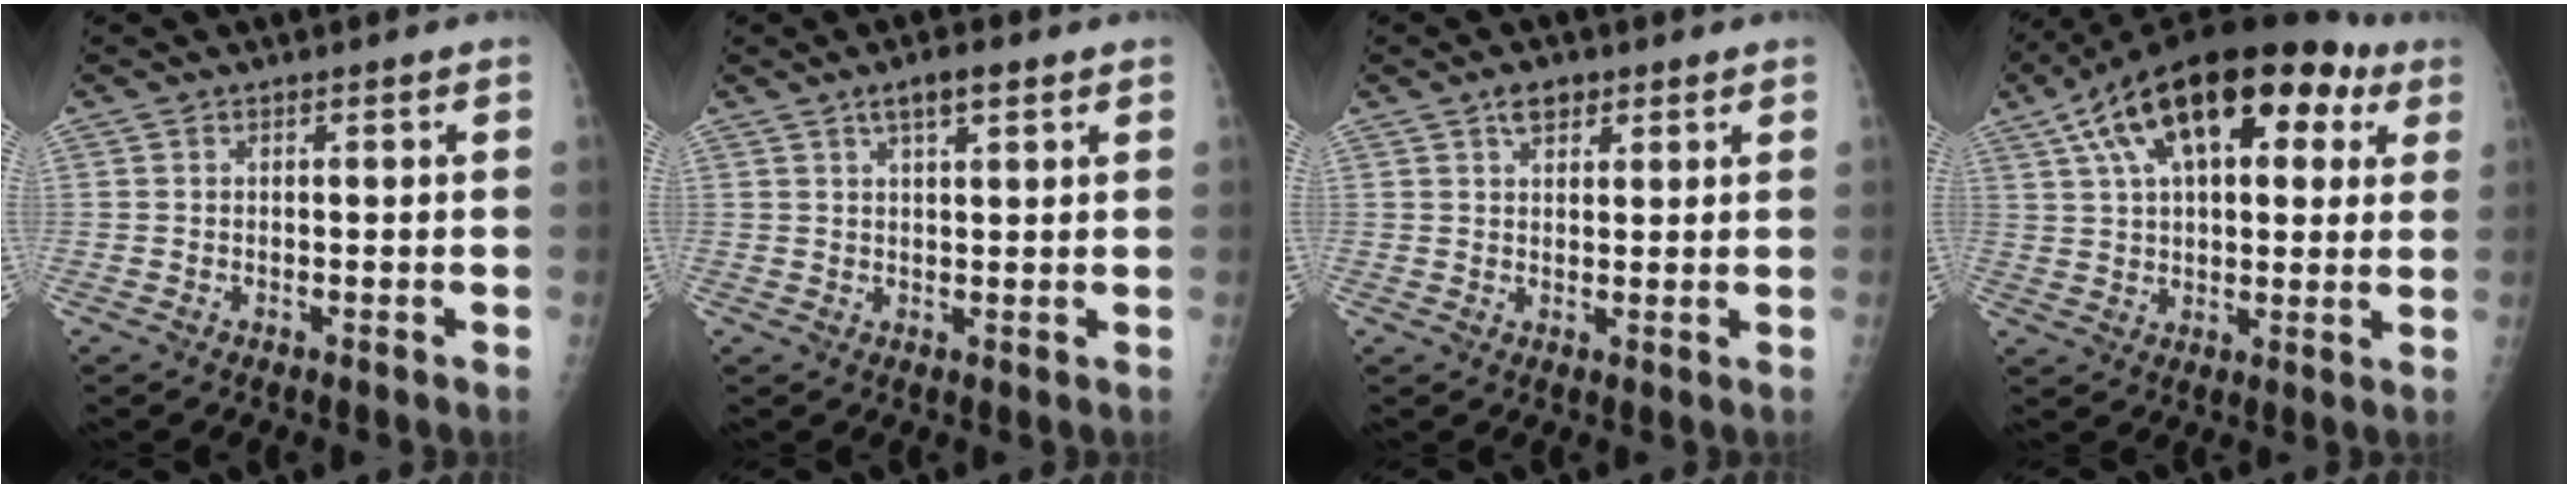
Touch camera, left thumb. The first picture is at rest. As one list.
[{"total": 4.2, "force": [2.5, 1.3, 3.1], "torque": [-0.050, -0.005, 0.043]}, {"total": 3.8, "force": [2.4, 2.2, 2.0], "torque": [-0.016, -0.011, 0.037]}, {"total": 23.3, "force": [9.9, 11.7, 17.5], "torque": [-0.258, 0.027, 0.153]}]